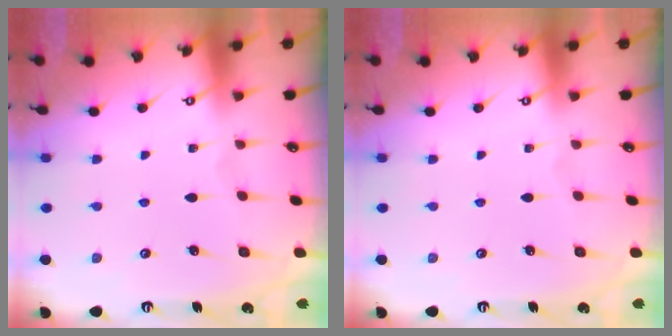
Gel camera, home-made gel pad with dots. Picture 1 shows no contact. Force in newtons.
{"total": 0.0}